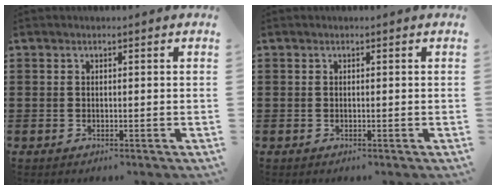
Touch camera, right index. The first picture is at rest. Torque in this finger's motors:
{"motor_torque": [0.98, 0.97, 0.00, 0.00]}